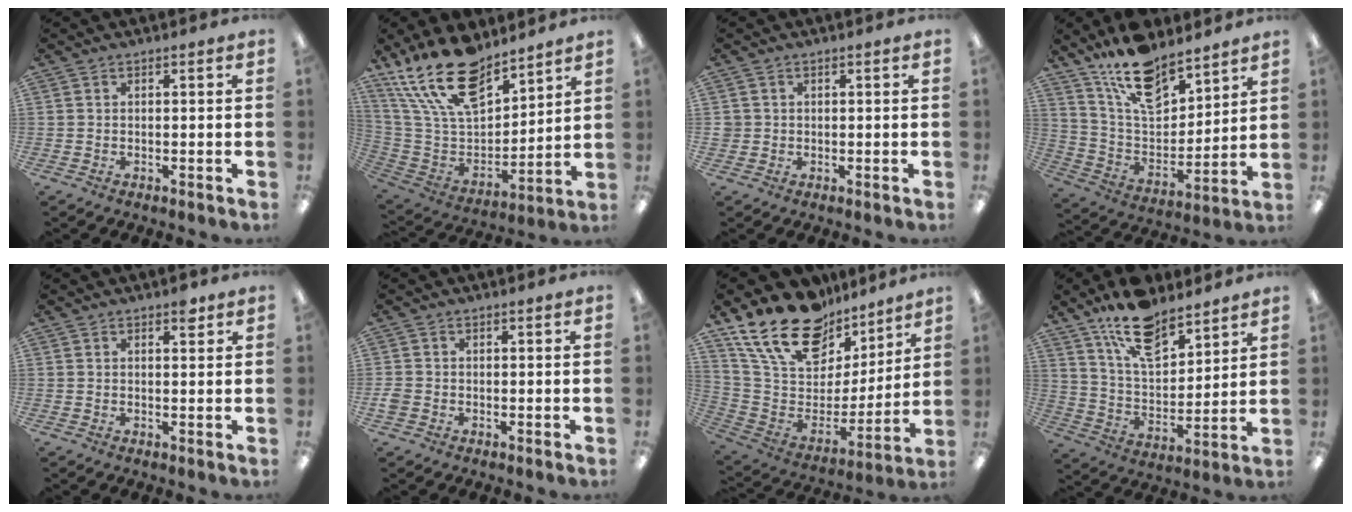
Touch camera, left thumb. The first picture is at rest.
{"total": 22.3, "force": [15.8, 10.4, 11.8], "torque": [-0.238, -0.094, 0.284]}
{"total": 1.6, "force": [0.3, 1.6, 0.2], "torque": [-0.005, 0.002, 0.005]}
{"total": 15.9, "force": [12.5, 6.8, 7.1], "torque": [-0.133, -0.077, 0.228]}
{"total": 2.6, "force": [1.8, 1.1, 1.5], "torque": [-0.010, -0.007, 0.025]}
{"total": 1.9, "force": [-0.5, 1.7, 0.8], "torque": [-0.011, 0.003, -0.008]}
{"total": 22.5, "force": [16.7, 11.4, 9.8], "torque": [-0.183, -0.111, 0.307]}
{"total": 14.7, "force": [11.0, 6.5, 7.2], "torque": [-0.124, -0.060, 0.200]}